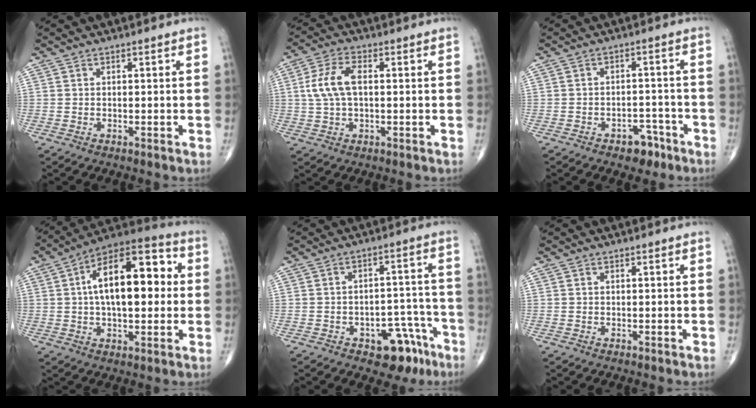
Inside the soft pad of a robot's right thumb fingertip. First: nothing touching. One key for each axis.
{"total": 7.7, "fx": 0.8, "fy": 4.0, "fz": 6.5, "tx": -0.143, "ty": 0.016, "tz": 0.015}
{"total": 4.8, "fx": -3.1, "fy": 2.9, "fz": 2.3, "tx": -0.009, "ty": 0.028, "tz": -0.041}
{"total": 19.4, "fx": 2.6, "fy": 9.4, "fz": 16.8, "tx": -0.238, "ty": 0.030, "tz": 0.031}
{"total": 9.5, "fx": -5.4, "fy": 5.3, "fz": 5.7, "tx": -0.035, "ty": 0.048, "tz": -0.067}
{"total": 0.0}